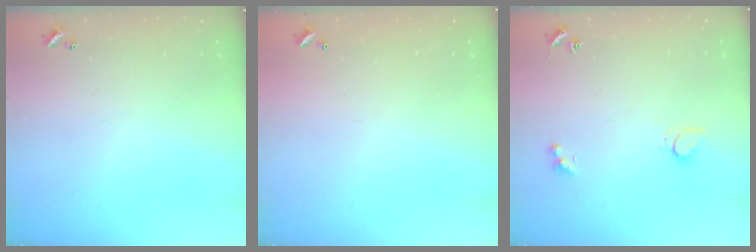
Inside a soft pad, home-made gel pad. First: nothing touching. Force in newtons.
{"total": 3.0, "press": 3.0, "slide": 0.1}
{"total": 3.7, "press": 3.7, "slide": 0.8}